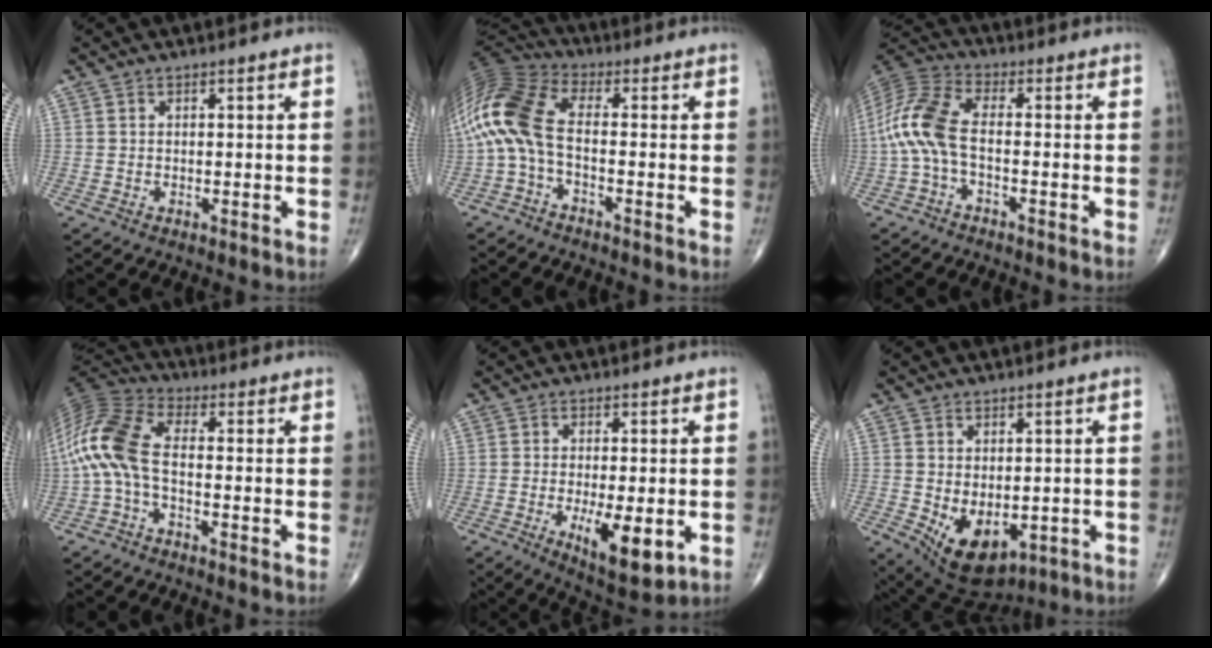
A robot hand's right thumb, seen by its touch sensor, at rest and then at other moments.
{"total": 13.7, "force": [-2.0, 6.2, 12.0], "torque": [-0.266, 0.044, -0.051]}
{"total": 10.2, "force": [-1.6, 4.3, 9.1], "torque": [-0.213, 0.031, -0.043]}
{"total": 12.3, "force": [-2.0, 5.2, 10.9], "torque": [-0.243, 0.036, -0.051]}
{"total": 10.1, "force": [-2.7, 3.6, 9.1], "torque": [-0.137, -0.020, -0.037]}
{"total": 9.9, "force": [-2.1, 6.1, 7.5], "torque": [-0.104, -0.010, -0.010]}